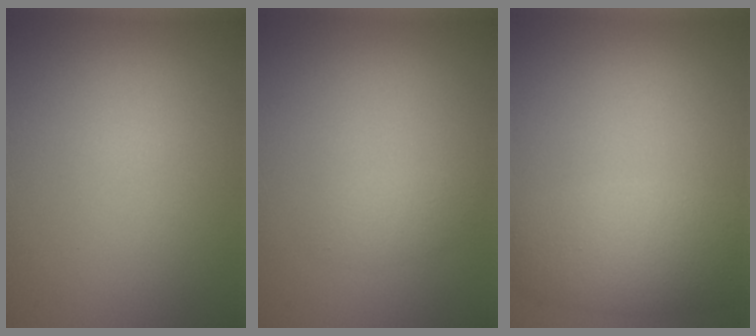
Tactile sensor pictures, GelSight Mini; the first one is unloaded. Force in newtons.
{"total": 1.1, "press": 1.1, "slide": 0.0}
{"total": 4.5, "press": 4.5, "slide": 0.2}